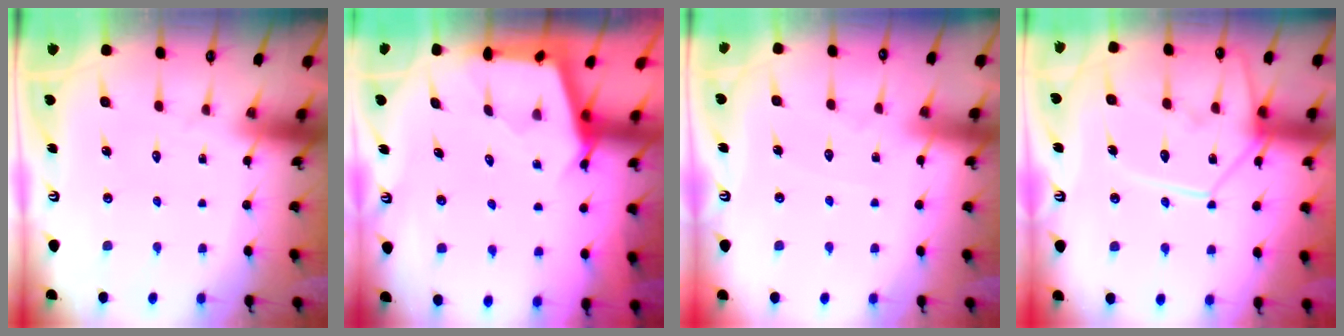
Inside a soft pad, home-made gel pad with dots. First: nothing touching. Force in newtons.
{"total": 2.7, "press": 2.7, "slide": 0.4}
{"total": 3.5, "press": 3.4, "slide": 0.5}
{"total": 12.7, "press": 12.7, "slide": 1.2}